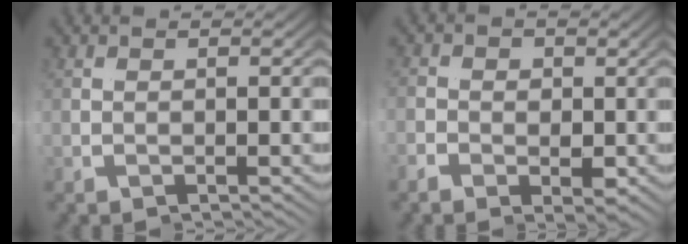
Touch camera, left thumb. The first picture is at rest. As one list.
[{"total": 0.9, "force": [0.7, 0.6, 0.0], "torque": [-0.004, 0.014, -0.005]}]